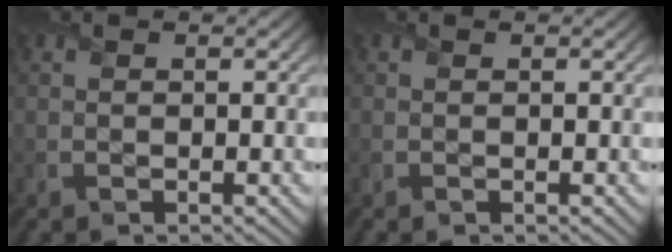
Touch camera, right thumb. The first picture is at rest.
{"total": 0.0}